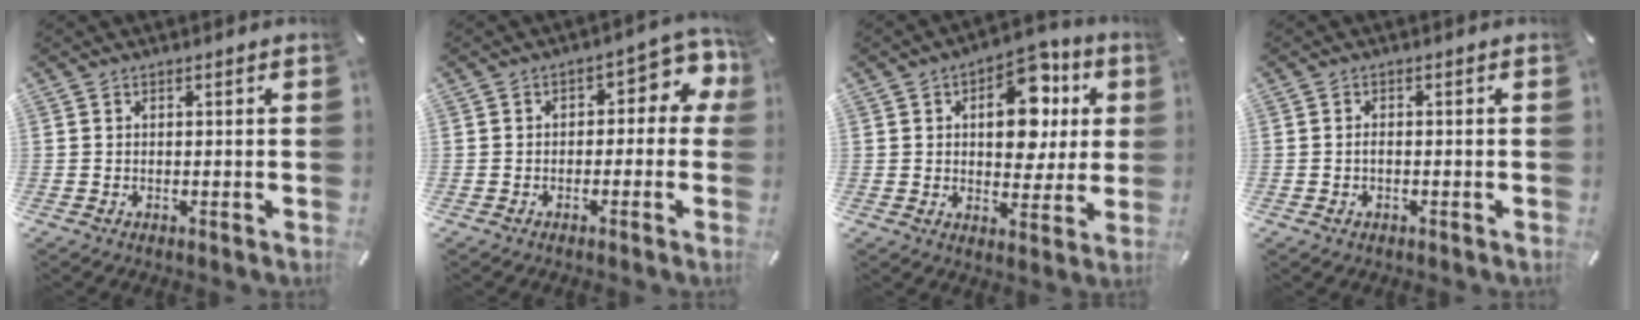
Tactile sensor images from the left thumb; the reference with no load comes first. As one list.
[{"total": 6.6, "force": [0.9, 4.0, 5.1], "torque": [-0.061, -0.010, 0.007]}, {"total": 14.6, "force": [4.2, 9.2, 10.6], "torque": [-0.132, -0.008, 0.065]}, {"total": 1.7, "force": [-0.5, 1.0, 1.3], "torque": [-0.025, 0.002, -0.011]}]